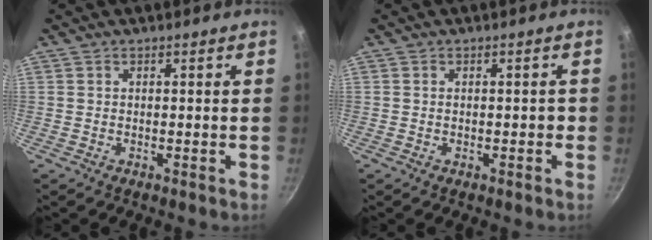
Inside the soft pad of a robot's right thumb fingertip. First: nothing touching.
{"total": 1.2, "force": [-0.2, 0.8, 0.9], "torque": [-0.002, 0.005, -0.005]}